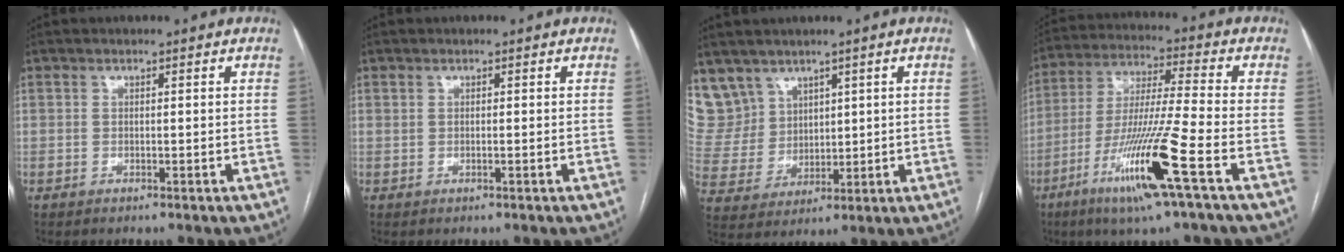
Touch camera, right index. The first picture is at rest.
{"total": 0.0}
{"total": 8.8, "force": [6.1, 6.4, 0.5], "torque": [-0.024, 0.025, 0.145]}
{"total": 15.1, "force": [-6.8, -1.0, 13.4], "torque": [-0.270, -0.023, -0.129]}